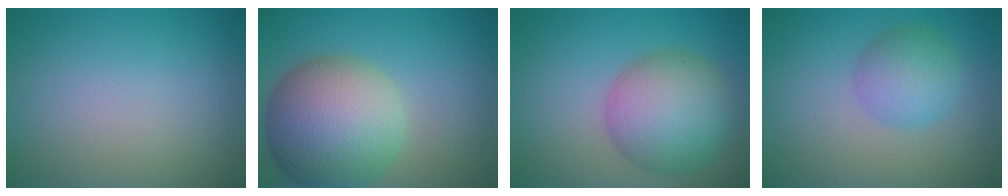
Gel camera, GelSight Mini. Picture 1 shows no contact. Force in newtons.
{"total": 11.2, "press": 11.1, "slide": 0.4}
{"total": 7.9, "press": 7.9, "slide": 0.1}
{"total": 3.7, "press": 3.7, "slide": 0.1}